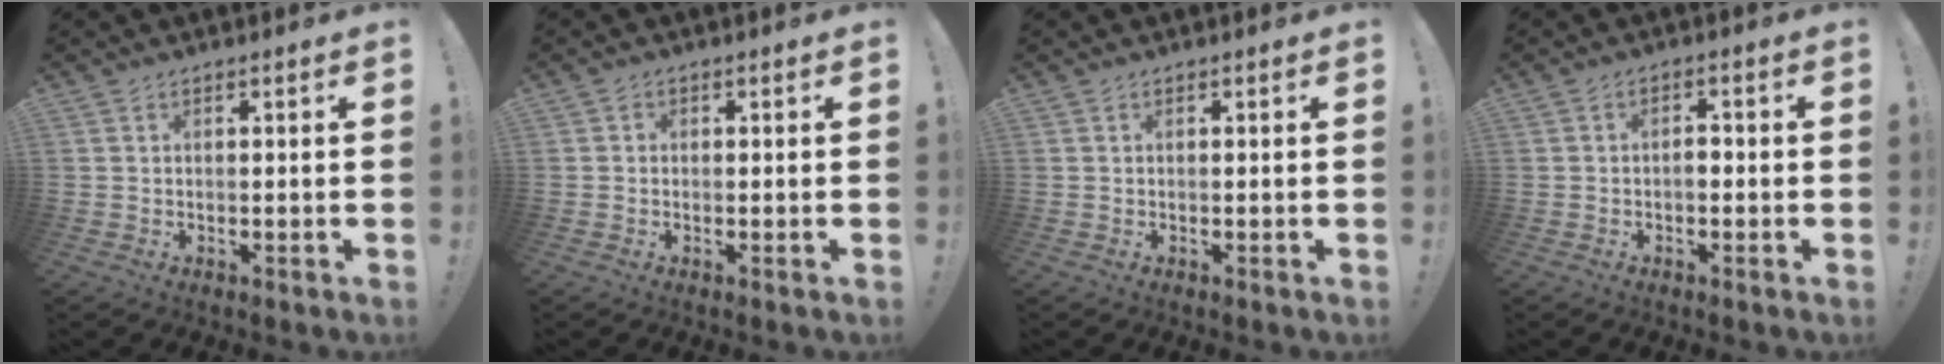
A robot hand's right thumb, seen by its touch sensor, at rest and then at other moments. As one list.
[{"total": 0.9, "force": [-0.2, 0.9, 0.2], "torque": [-0.008, 0.005, -0.003]}, {"total": 0.0}, {"total": 2.3, "force": [-0.8, 1.3, 1.7], "torque": [-0.023, 0.005, -0.017]}]